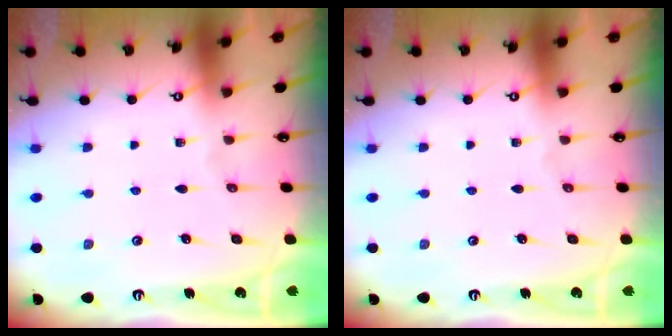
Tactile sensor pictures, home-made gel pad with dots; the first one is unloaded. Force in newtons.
{"total": 0.0}